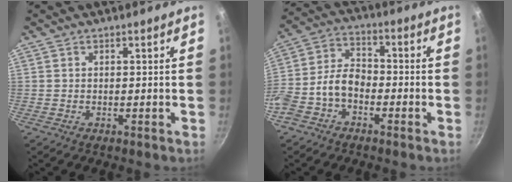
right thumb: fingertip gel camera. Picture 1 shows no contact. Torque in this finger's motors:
{"motor_torque": [0.36, 0.43, 0.91, -0.73, 0.19]}